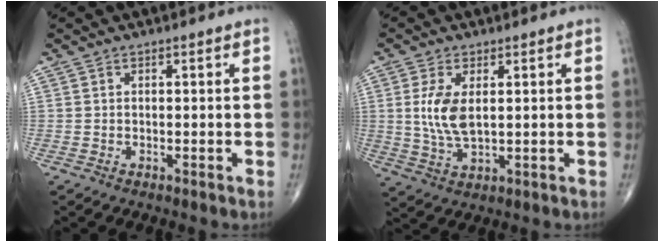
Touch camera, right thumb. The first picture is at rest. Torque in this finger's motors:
{"motor_torque": [-0.67, 0.47, 0.80, 0.24, 0.03]}